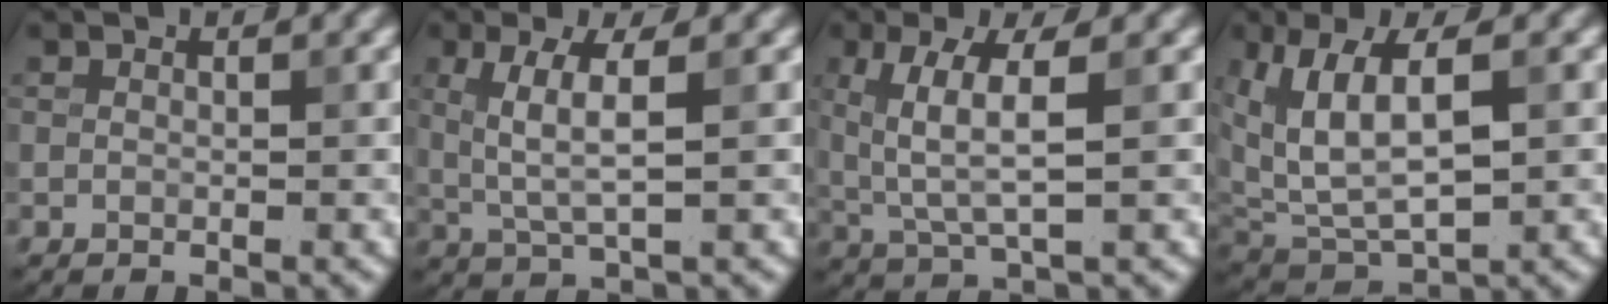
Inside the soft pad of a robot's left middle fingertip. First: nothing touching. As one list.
[{"total": 3.8, "force": [0.9, 0.8, 3.6], "torque": [-0.081, 0.001, 0.021]}, {"total": 4.8, "force": [1.2, 1.3, 4.5], "torque": [-0.102, 0.000, 0.026]}, {"total": 7.7, "force": [2.1, 3.9, 6.2], "torque": [-0.131, -0.002, 0.042]}]